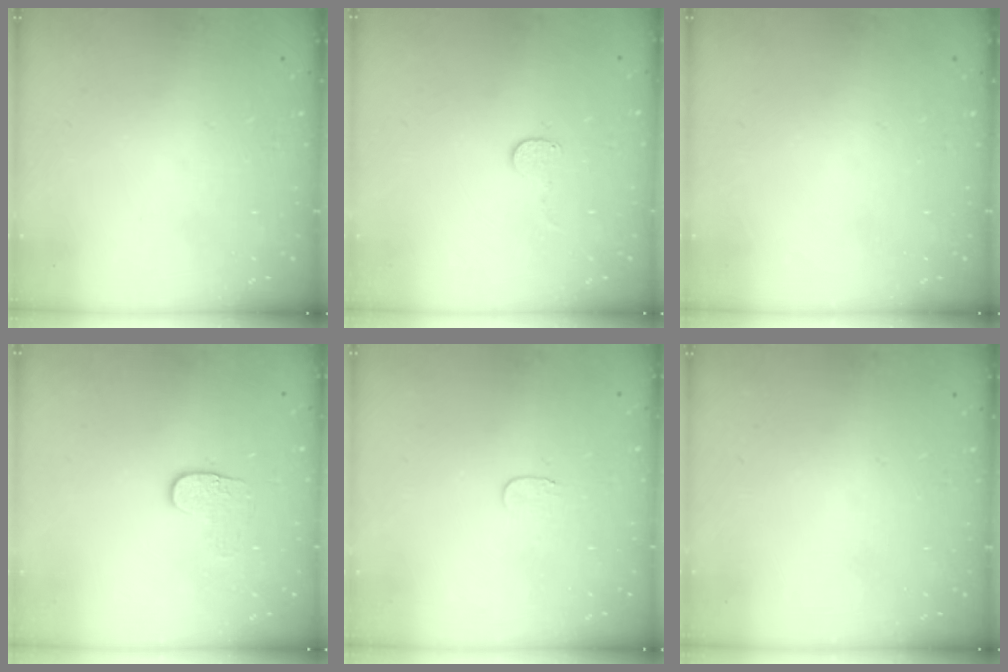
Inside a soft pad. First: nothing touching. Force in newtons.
{"total": 4.6, "press": 4.6, "slide": 0.4}
{"total": 0.0}
{"total": 4.0, "press": 4.0, "slide": 0.4}
{"total": 3.3, "press": 3.3, "slide": 0.4}
{"total": 0.0}